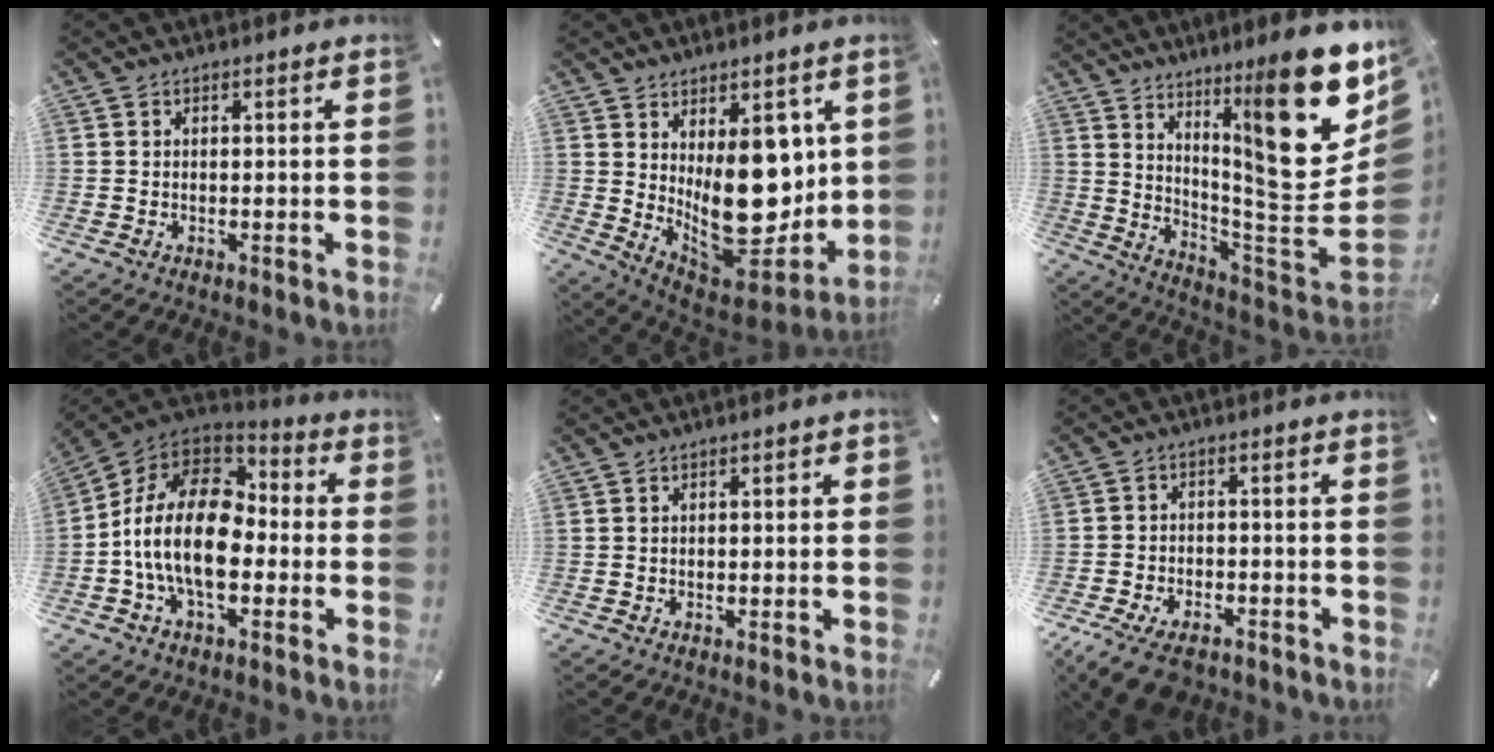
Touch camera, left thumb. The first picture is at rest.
{"total": 19.4, "force": [3.0, 12.4, 14.6], "torque": [-0.183, -0.062, 0.073]}
{"total": 26.4, "force": [11.7, 8.2, 22.2], "torque": [-0.301, -0.107, 0.197]}
{"total": 19.0, "force": [-3.8, 12.0, 14.2], "torque": [-0.281, 0.032, -0.068]}
{"total": 1.0, "force": [-0.1, 0.4, 0.9], "torque": [-0.015, 0.003, -0.004]}
{"total": 7.4, "force": [-5.3, 3.8, 3.5], "torque": [-0.073, 0.023, -0.099]}